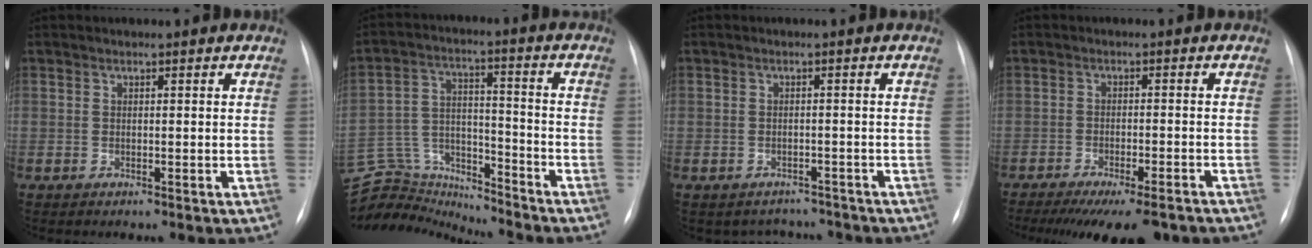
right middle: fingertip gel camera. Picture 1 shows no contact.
{"total": 14.7, "force": [-14.6, 1.8, 0.7], "torque": [-0.020, 0.039, -0.250]}
{"total": 5.0, "force": [-3.9, 3.1, -0.3], "torque": [0.013, 0.021, -0.051]}
{"total": 12.9, "force": [-10.7, 2.9, 6.7], "torque": [-0.086, -0.015, -0.145]}